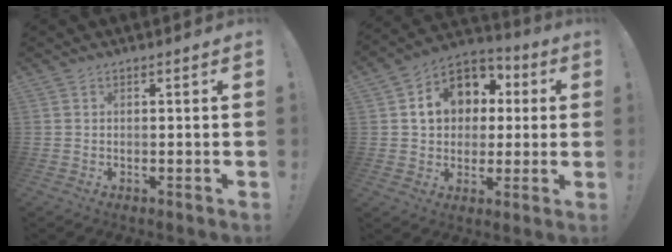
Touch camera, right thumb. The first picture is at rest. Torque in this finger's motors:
{"motor_torque": [1.29, 2.75, 0.69, -0.15, 0.04]}